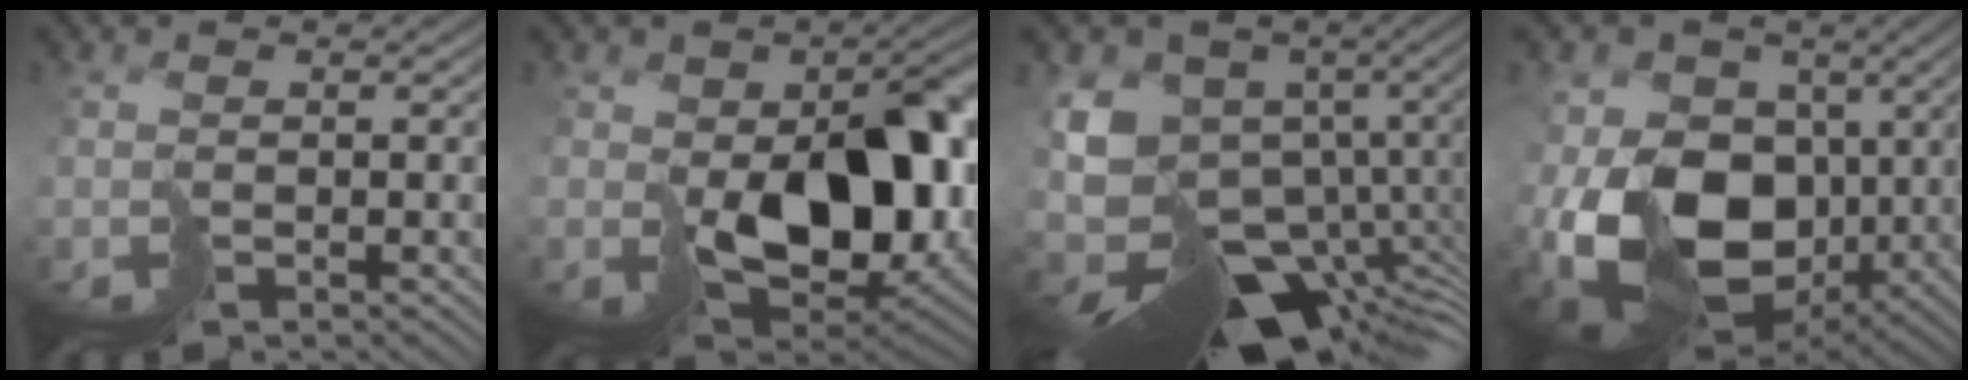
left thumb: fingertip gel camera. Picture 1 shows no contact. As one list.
[{"total": 13.3, "force": [-0.3, 8.8, 10.0], "torque": [-0.139, -0.029, 0.011]}, {"total": 14.3, "force": [-4.9, 8.8, 10.2], "torque": [-0.205, -0.018, -0.064]}, {"total": 16.0, "force": [-2.9, 11.1, 11.2], "torque": [-0.223, -0.002, -0.043]}]